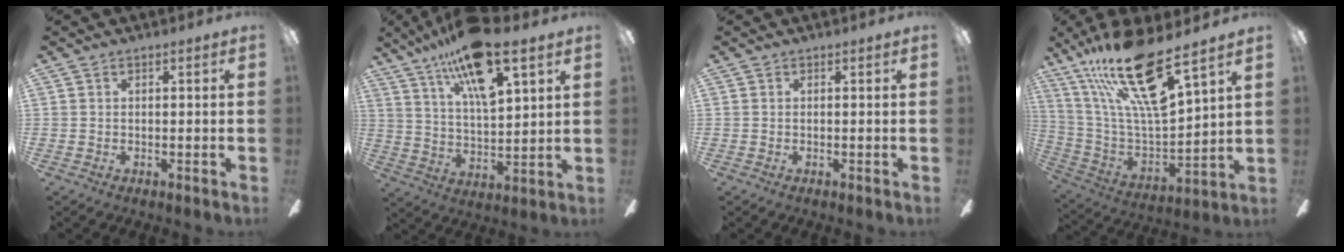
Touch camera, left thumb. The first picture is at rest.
{"total": 16.3, "force": [11.2, 4.5, 11.0], "torque": [-0.204, -0.048, 0.188]}
{"total": 0.0}
{"total": 24.1, "force": [15.9, 6.2, 17.0], "torque": [-0.328, -0.102, 0.266]}